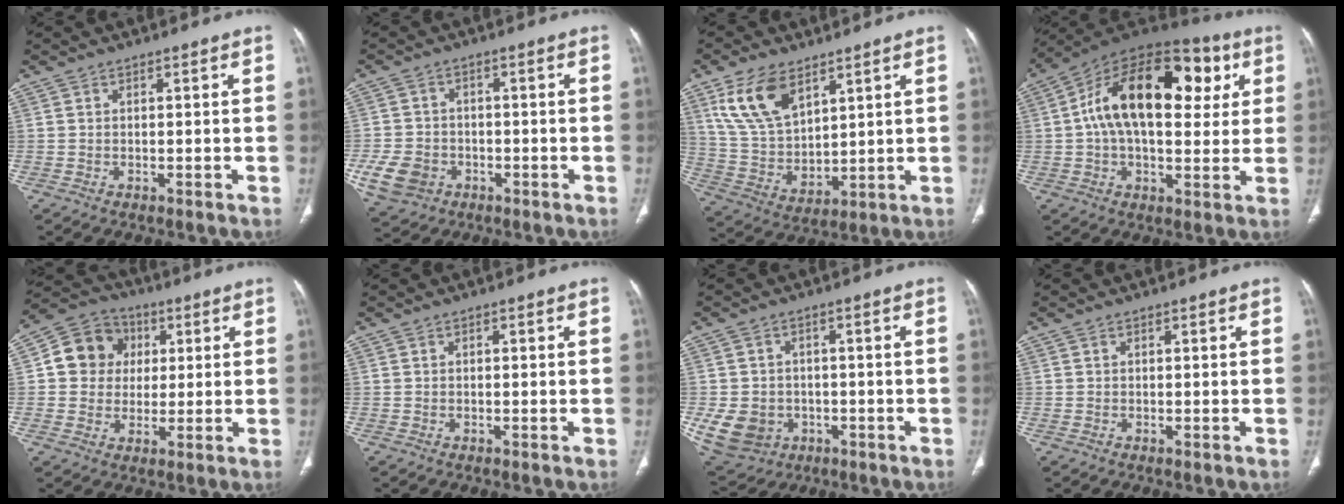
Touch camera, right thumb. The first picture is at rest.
{"total": 8.4, "force": [-3.1, 6.8, 3.9], "torque": [-0.071, 0.015, -0.046]}
{"total": 13.8, "force": [7.6, 7.5, 8.8], "torque": [-0.153, -0.033, 0.161]}
{"total": 24.4, "force": [5.4, 13.7, 19.5], "torque": [-0.292, 0.026, 0.074]}
{"total": 11.1, "force": [2.1, 10.0, 4.3], "torque": [-0.043, 0.007, 0.026]}
{"total": 0.0}
{"total": 10.7, "force": [-2.8, 9.1, 5.0], "torque": [-0.095, 0.009, -0.030]}
{"total": 0.0}